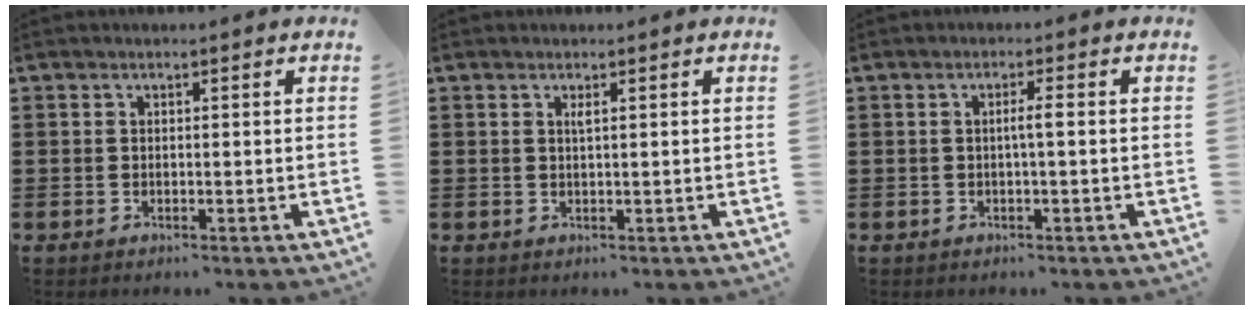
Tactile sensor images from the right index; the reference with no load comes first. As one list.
[{"total": 0.7, "force": [0.3, 0.0, 0.6], "torque": [-0.013, -0.002, 0.006]}, {"total": 1.7, "force": [-0.2, -0.1, 1.7], "torque": [-0.032, -0.001, -0.006]}]